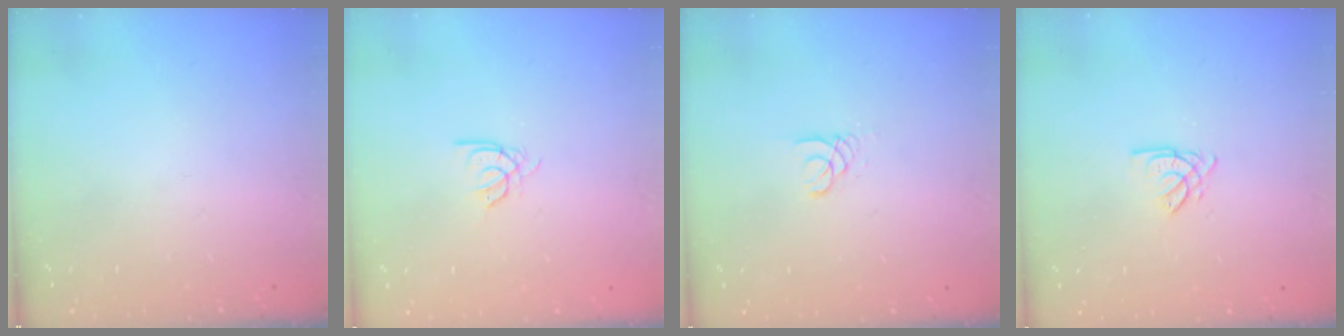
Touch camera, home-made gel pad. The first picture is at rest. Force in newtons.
{"total": 2.4, "press": 2.4, "slide": 0.4}
{"total": 1.8, "press": 1.8, "slide": 0.2}
{"total": 2.6, "press": 2.6, "slide": 0.1}